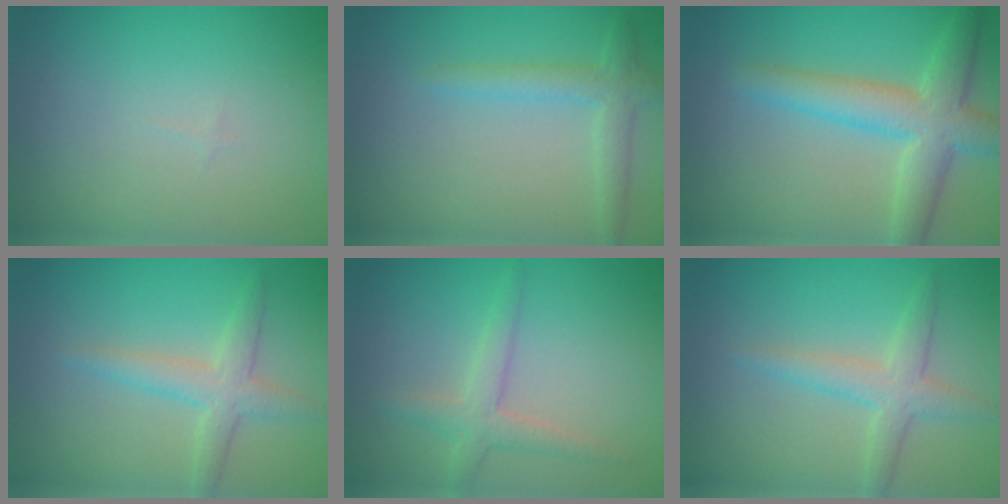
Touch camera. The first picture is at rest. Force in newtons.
{"total": 2.4, "press": 2.4, "slide": 0.1}
{"total": 5.4, "press": 5.3, "slide": 0.2}
{"total": 2.8, "press": 2.8, "slide": 0.1}
{"total": 2.5, "press": 2.5, "slide": 0.2}
{"total": 2.8, "press": 2.8, "slide": 0.1}